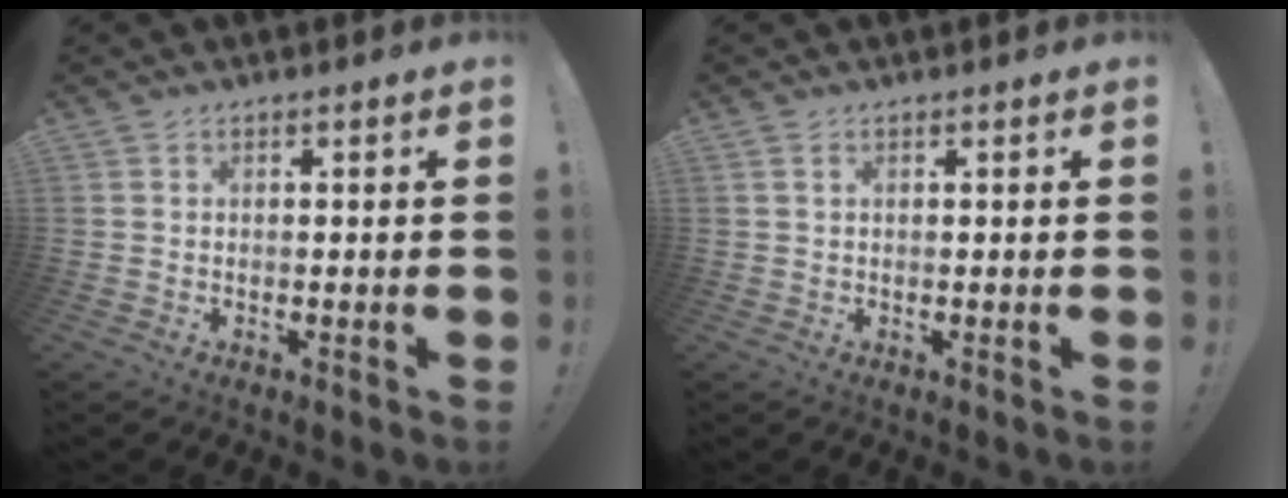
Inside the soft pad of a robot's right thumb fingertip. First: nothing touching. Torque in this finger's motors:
{"motor_torque": [0.02, 0.03, -0.04, -0.03, 0.00]}